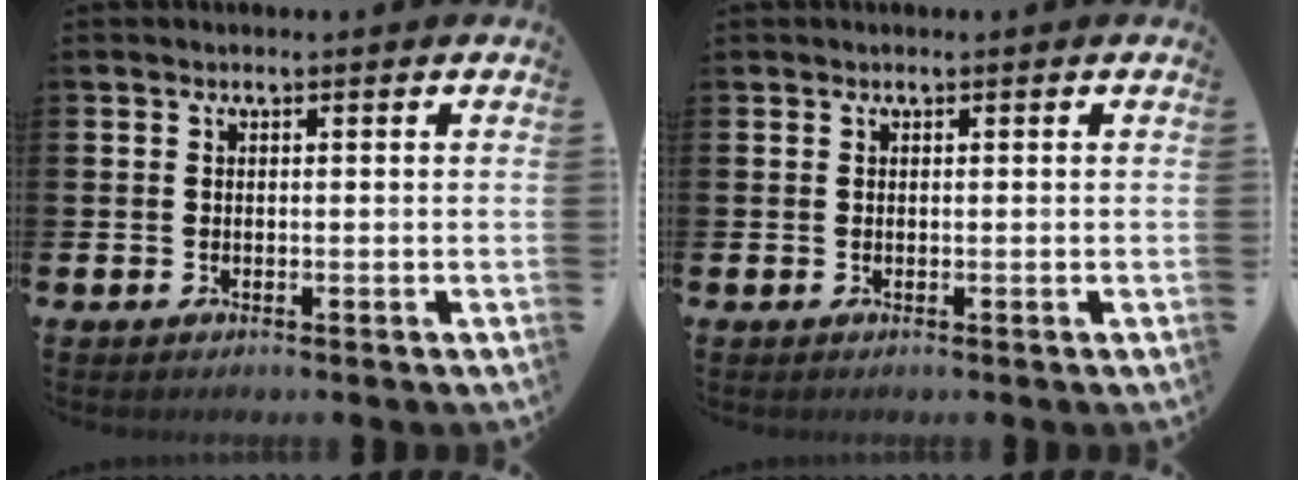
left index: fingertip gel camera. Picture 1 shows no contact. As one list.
[{"total": 0.0}]